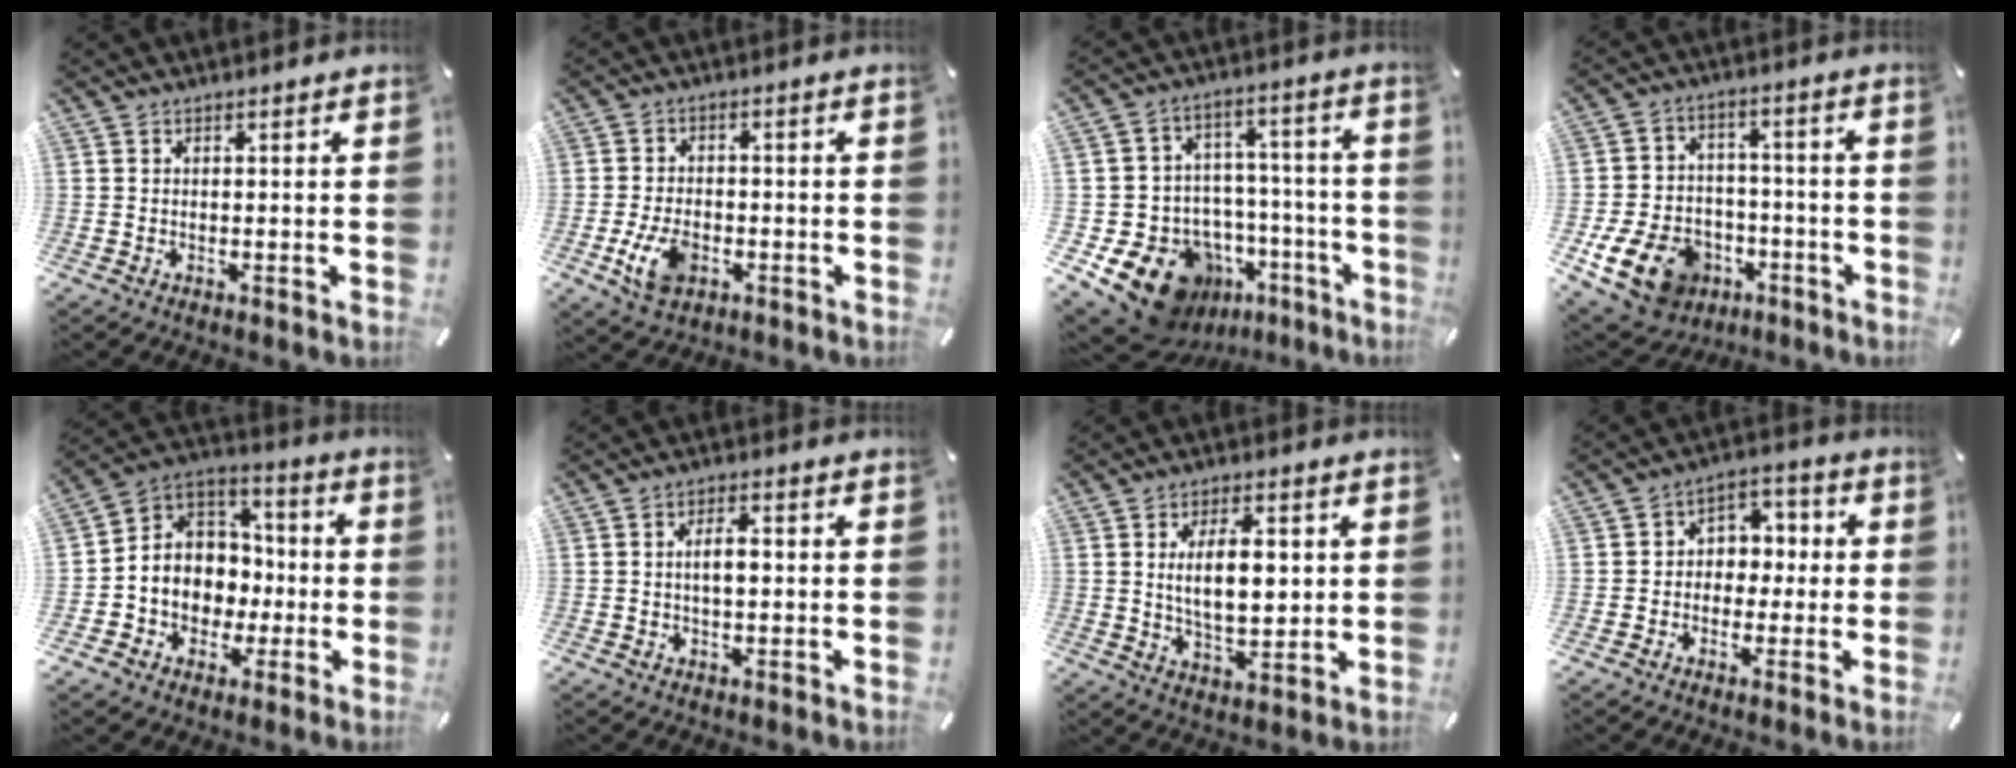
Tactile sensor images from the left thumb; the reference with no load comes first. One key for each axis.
{"total": 7.8, "fx": -2.8, "fy": 5.0, "fz": 5.3, "tx": -0.120, "ty": 0.006, "tz": -0.051}
{"total": 17.5, "fx": -9.9, "fy": 12.3, "fz": 7.6, "tx": -0.124, "ty": 0.054, "tz": -0.140}
{"total": 14.2, "fx": -6.4, "fy": 10.7, "fz": 6.8, "tx": -0.107, "ty": 0.042, "tz": -0.105}
{"total": 10.1, "fx": -1.8, "fy": 9.7, "fz": 2.1, "tx": -0.050, "ty": -0.001, "tz": -0.027}
{"total": 4.6, "fx": 0.1, "fy": 2.2, "fz": 4.0, "tx": -0.068, "ty": 0.006, "tz": -0.002}
{"total": 10.8, "fx": 1.8, "fy": 5.6, "fz": 9.1, "tx": -0.149, "ty": -0.008, "tz": 0.023}
{"total": 5.5, "fx": -1.5, "fy": 4.9, "fz": 1.9, "tx": -0.027, "ty": 0.012, "tz": -0.035}